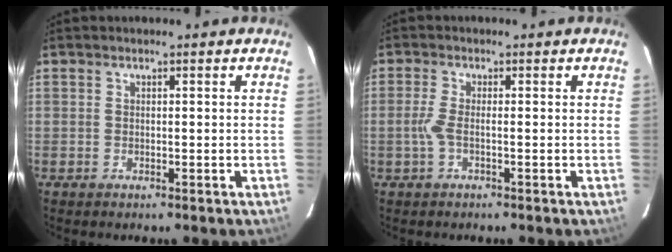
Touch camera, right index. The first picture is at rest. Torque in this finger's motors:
{"motor_torque": [0.35, 0.05, 0.31, 0.09]}